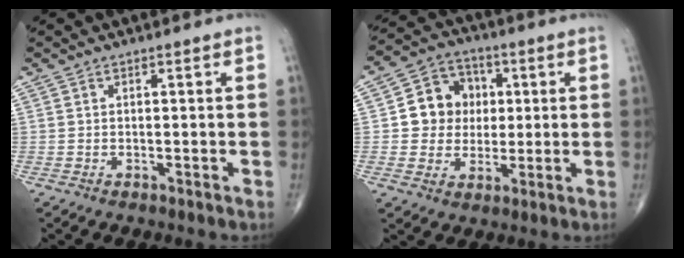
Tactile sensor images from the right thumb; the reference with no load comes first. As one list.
[{"total": 10.3, "force": [1.1, 9.3, 4.3], "torque": [-0.022, 0.010, 0.014]}]